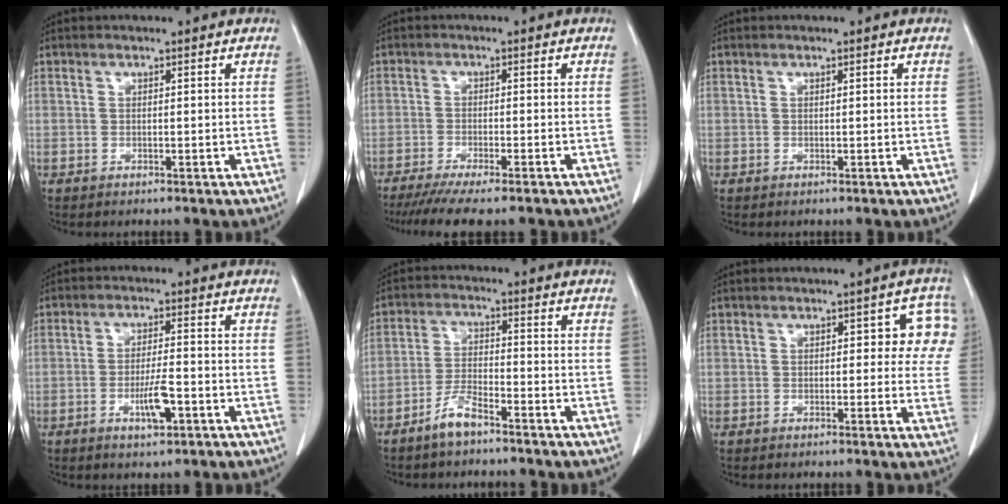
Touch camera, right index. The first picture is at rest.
{"total": 10.5, "force": [-8.7, 0.6, 5.7], "torque": [-0.072, -0.022, -0.132]}
{"total": 0.0}
{"total": 5.1, "force": [-2.0, 0.9, 4.6], "torque": [-0.084, -0.003, -0.034]}
{"total": 4.7, "force": [-3.6, 0.8, 2.8], "torque": [-0.065, -0.004, -0.073]}
{"total": 6.4, "force": [2.1, 3.1, 5.2], "torque": [-0.031, 0.018, 0.018]}